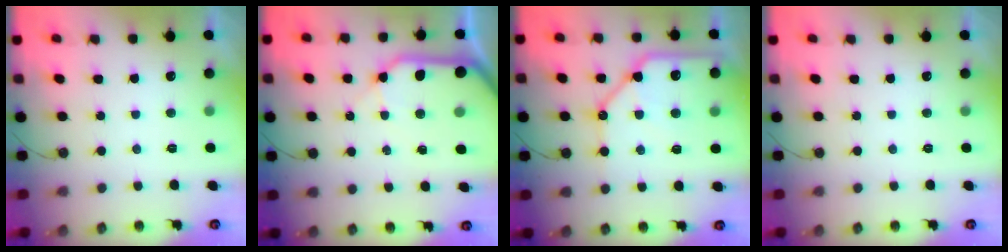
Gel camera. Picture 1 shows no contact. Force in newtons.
{"total": 13.0, "press": 12.8, "slide": 1.8}
{"total": 13.3, "press": 13.2, "slide": 1.7}
{"total": 0.0}